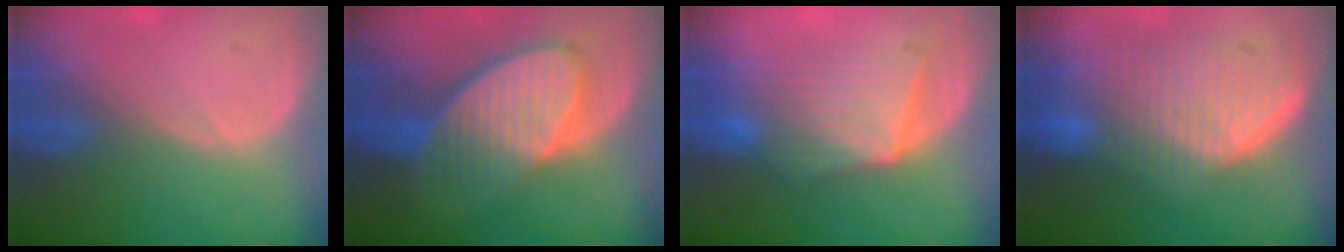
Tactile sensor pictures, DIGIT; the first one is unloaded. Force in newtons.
{"total": 8.9, "press": 8.0, "slide": 3.9}
{"total": 7.7, "press": 7.7, "slide": 0.4}
{"total": 10.0, "press": 9.0, "slide": 4.4}